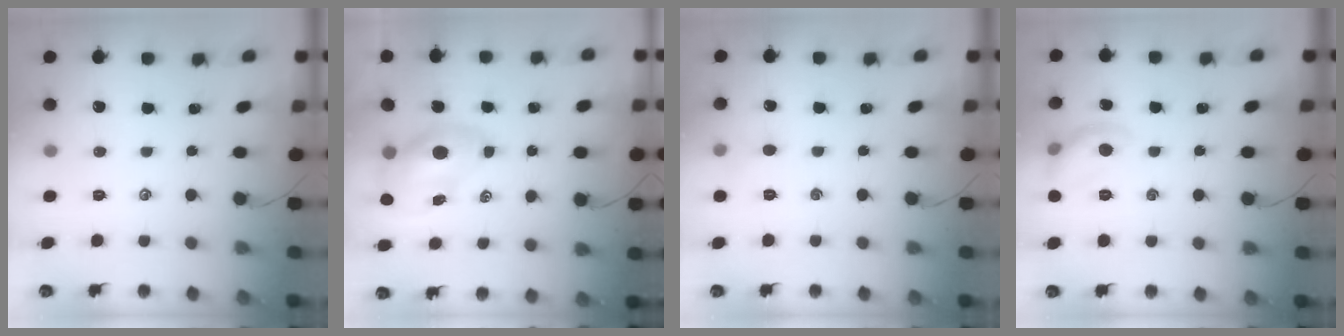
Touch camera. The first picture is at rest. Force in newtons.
{"total": 8.2, "press": 7.8, "slide": 2.4}
{"total": 3.3, "press": 3.1, "slide": 1.0}
{"total": 8.6, "press": 8.5, "slide": 1.6}